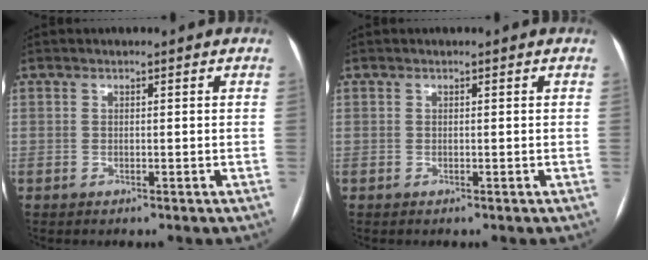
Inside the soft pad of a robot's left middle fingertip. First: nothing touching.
{"total": 0.0}